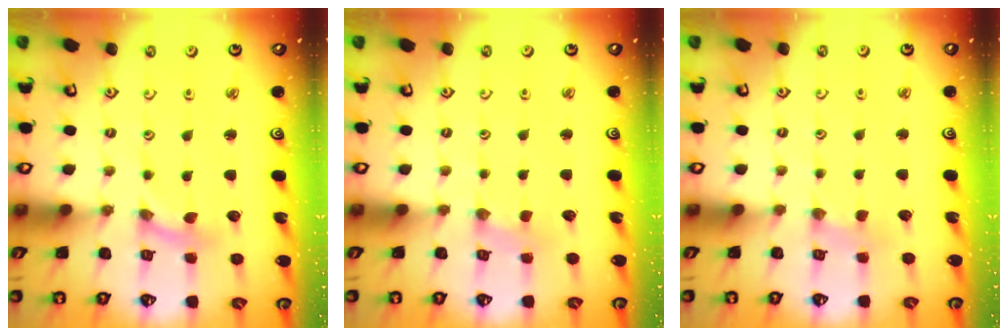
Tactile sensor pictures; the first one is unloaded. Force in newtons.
{"total": 0.0}
{"total": 0.7, "press": 0.7, "slide": 0.1}